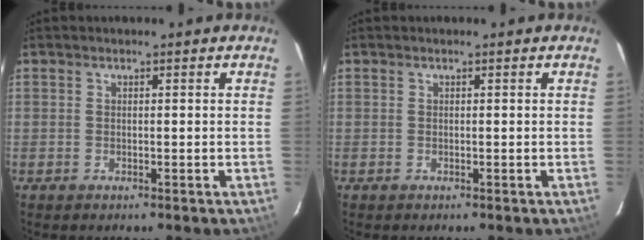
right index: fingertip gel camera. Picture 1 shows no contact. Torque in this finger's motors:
{"motor_torque": [0.00, 0.00, 0.00, 0.00]}